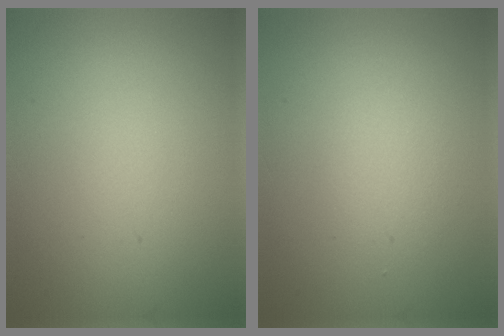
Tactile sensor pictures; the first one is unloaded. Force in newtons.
{"total": 1.5, "press": 1.4, "slide": 0.1}